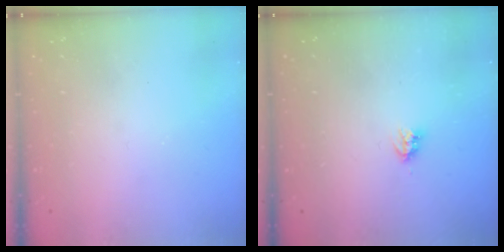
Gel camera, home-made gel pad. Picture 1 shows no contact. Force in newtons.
{"total": 3.6, "press": 3.6, "slide": 0.1}